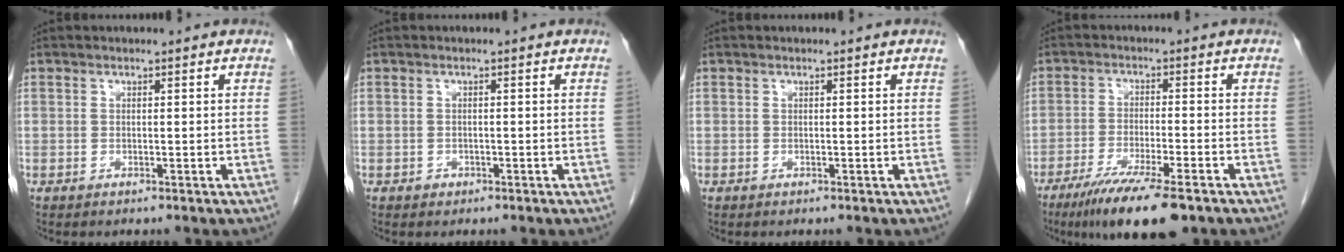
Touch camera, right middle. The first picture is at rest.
{"total": 0.8, "force": [-0.4, 0.7, 0.1], "torque": [-0.003, 0.003, -0.006]}
{"total": 0.0}
{"total": 11.5, "force": [-8.0, 1.2, 8.2], "torque": [-0.135, -0.026, -0.126]}